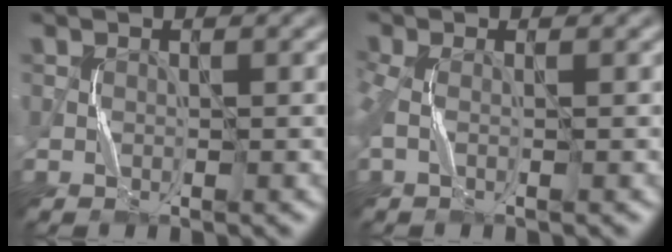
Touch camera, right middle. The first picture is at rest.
{"total": 2.0, "force": [-0.1, 0.8, 1.8], "torque": [-0.048, 0.001, -0.007]}